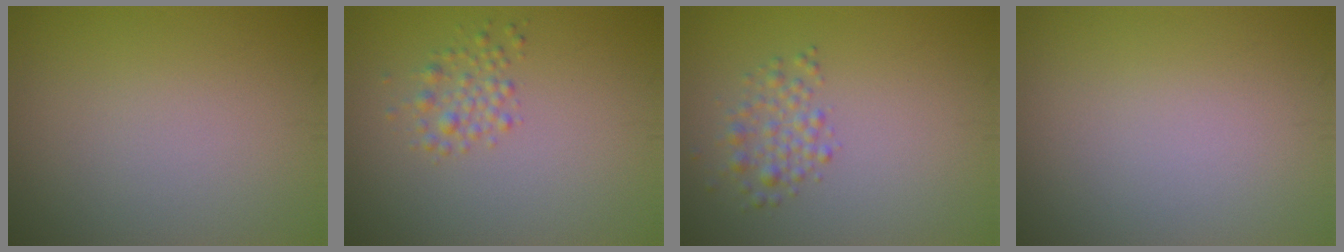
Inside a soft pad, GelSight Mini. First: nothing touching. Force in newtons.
{"total": 1.8, "press": 1.8, "slide": 0.1}
{"total": 2.2, "press": 2.2, "slide": 0.1}
{"total": 0.0}